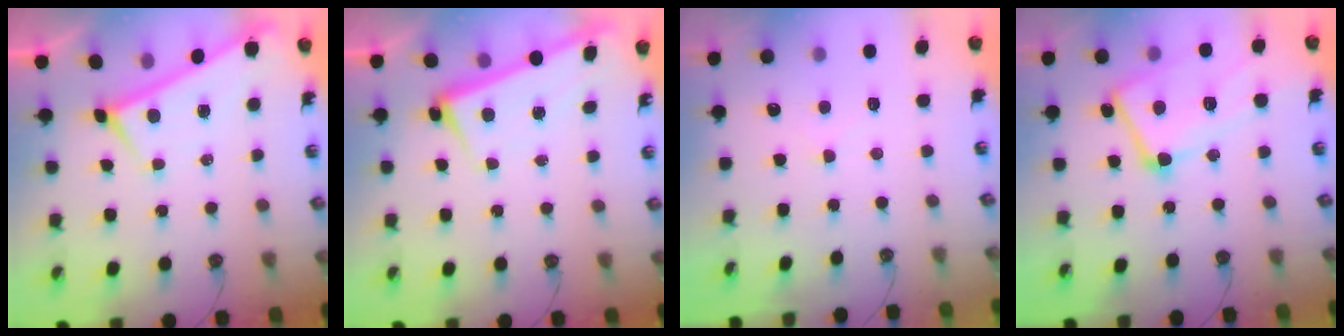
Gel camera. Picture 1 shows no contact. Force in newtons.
{"total": 2.3, "press": 2.2, "slide": 0.8}
{"total": 1.5, "press": 1.4, "slide": 0.3}
{"total": 8.2, "press": 8.1, "slide": 1.3}